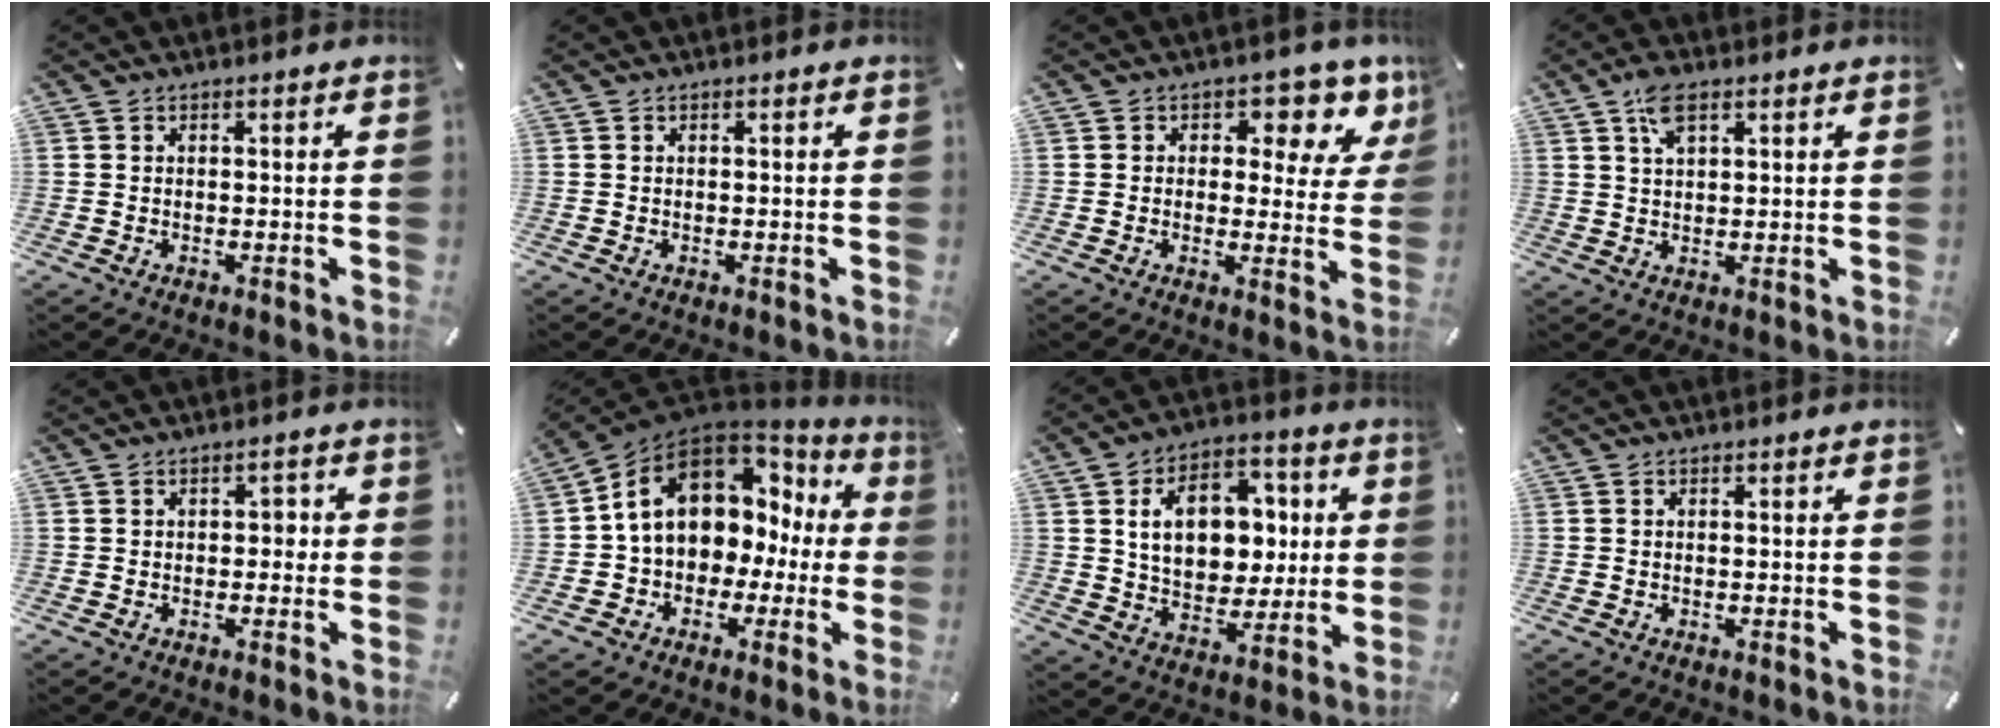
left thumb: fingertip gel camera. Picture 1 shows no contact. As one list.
[{"total": 0.0}, {"total": 7.9, "force": [4.5, 4.8, 4.3], "torque": [-0.041, -0.035, 0.070]}, {"total": 5.3, "force": [2.8, 2.3, 3.8], "torque": [-0.075, 0.000, 0.049]}, {"total": 2.5, "force": [0.1, 1.6, 1.9], "torque": [-0.029, 0.006, -0.005]}, {"total": 13.0, "force": [4.9, 9.7, 7.1], "torque": [-0.141, -0.027, 0.089]}, {"total": 15.1, "force": [3.3, 11.5, 9.3], "torque": [-0.139, 0.005, 0.067]}, {"total": 0.0}]